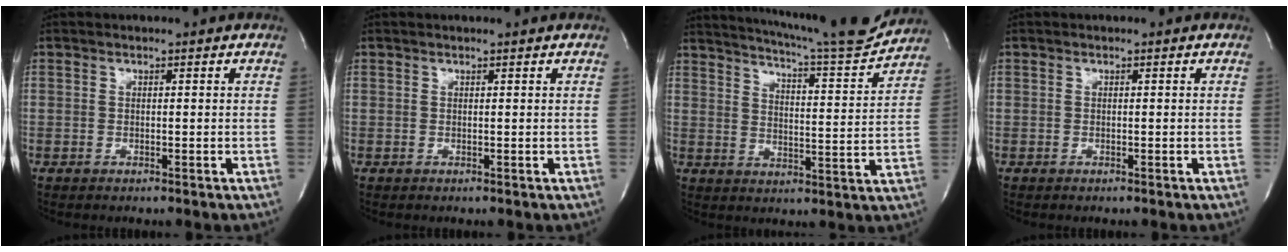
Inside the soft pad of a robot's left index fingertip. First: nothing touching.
{"total": 1.1, "force": [1.0, -0.2, 0.4], "torque": [-0.007, 0.004, 0.015]}
{"total": 16.2, "force": [15.0, 0.3, 6.0], "torque": [-0.101, -0.036, 0.201]}
{"total": 0.0}